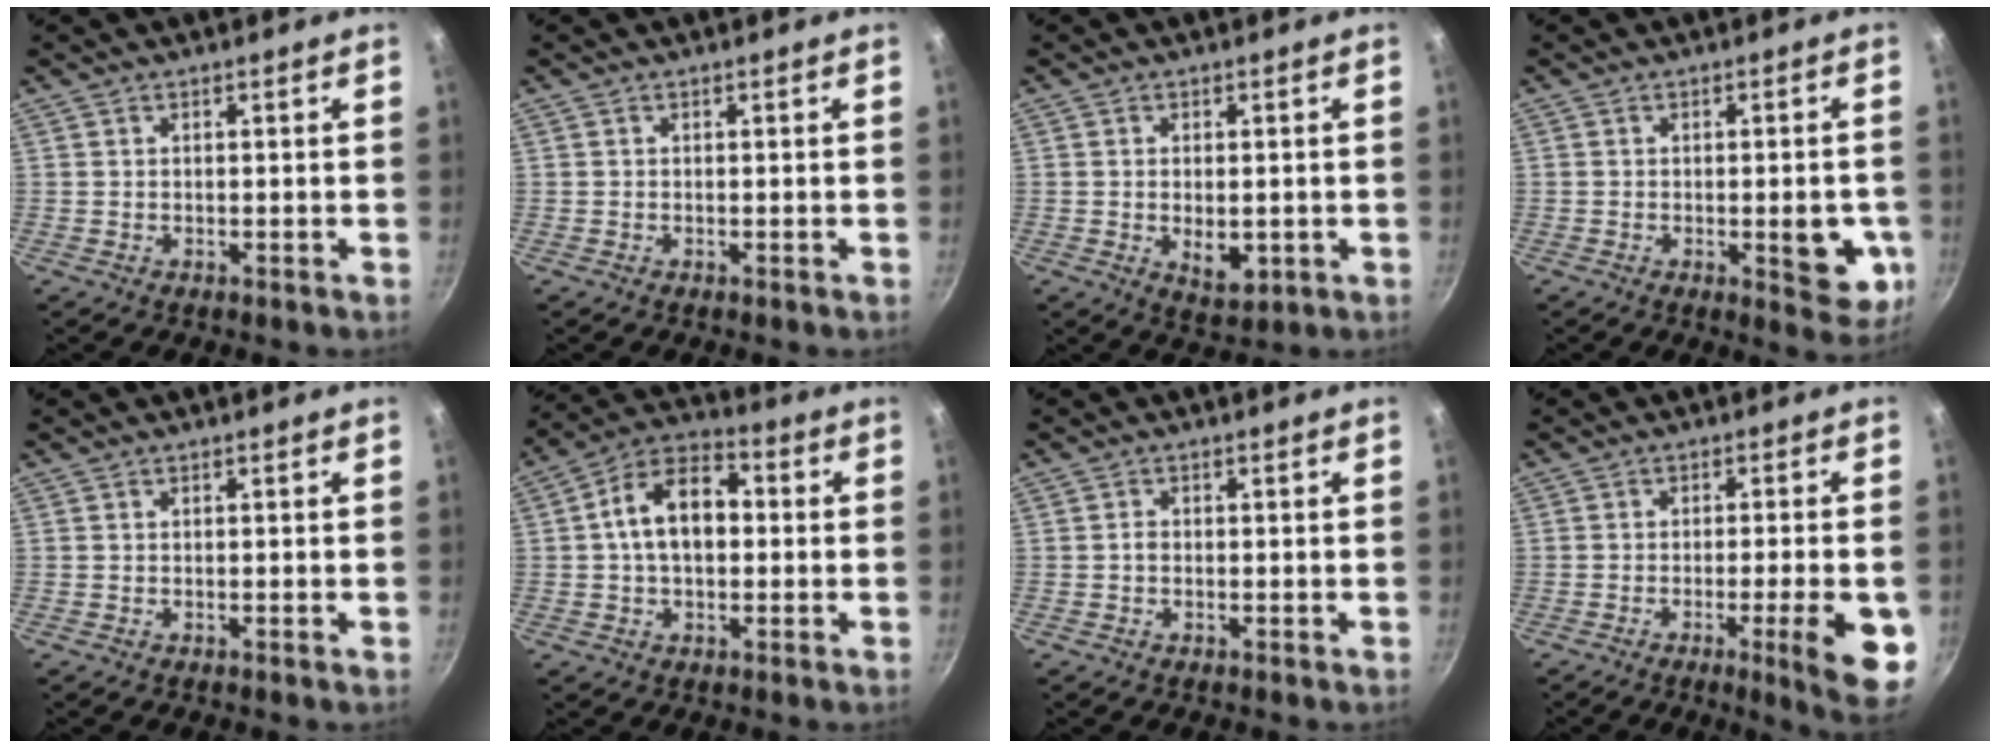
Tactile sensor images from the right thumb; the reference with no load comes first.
{"total": 0.0}
{"total": 5.6, "force": [-0.9, 3.2, 4.6], "torque": [-0.064, -0.009, -0.006]}
{"total": 8.7, "force": [-2.0, 3.4, 7.8], "torque": [-0.074, 0.002, -0.022]}
{"total": 0.0}
{"total": 12.8, "force": [0.8, 8.2, 9.7], "torque": [-0.133, 0.034, -0.005]}
{"total": 1.0, "force": [-0.2, 0.8, 0.6], "torque": [-0.010, 0.006, -0.006]}
{"total": 11.2, "force": [-3.6, 1.6, 10.5], "torque": [-0.124, 0.009, -0.046]}